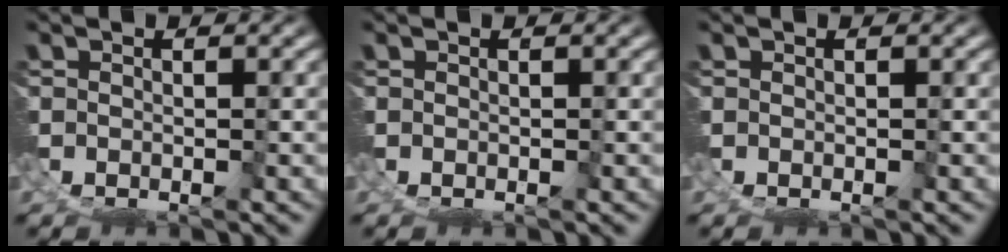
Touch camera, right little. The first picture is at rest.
{"total": 0.0}
{"total": 0.0}